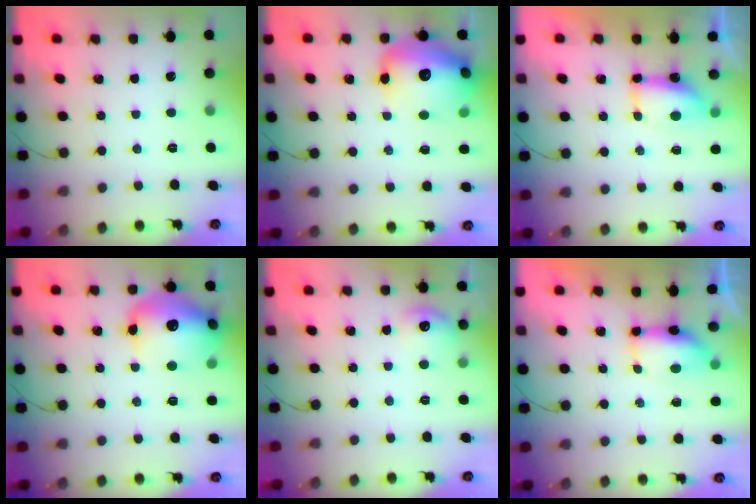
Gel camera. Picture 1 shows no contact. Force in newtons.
{"total": 22.0, "press": 21.8, "slide": 3.3}
{"total": 7.1, "press": 7.1, "slide": 0.5}
{"total": 18.3, "press": 18.2, "slide": 1.6}
{"total": 8.5, "press": 8.4, "slide": 1.5}
{"total": 7.8, "press": 7.1, "slide": 3.3}